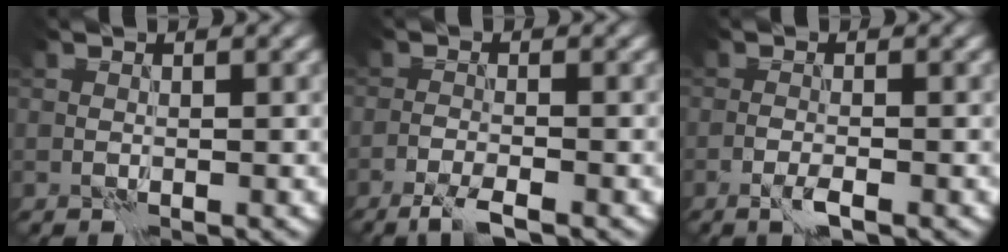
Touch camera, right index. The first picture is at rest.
{"total": 2.8, "force": [-2.1, 0.3, 1.8], "torque": [-0.037, 0.001, -0.044]}
{"total": 1.5, "force": [-0.9, 0.1, 1.2], "torque": [-0.025, 0.003, -0.019]}